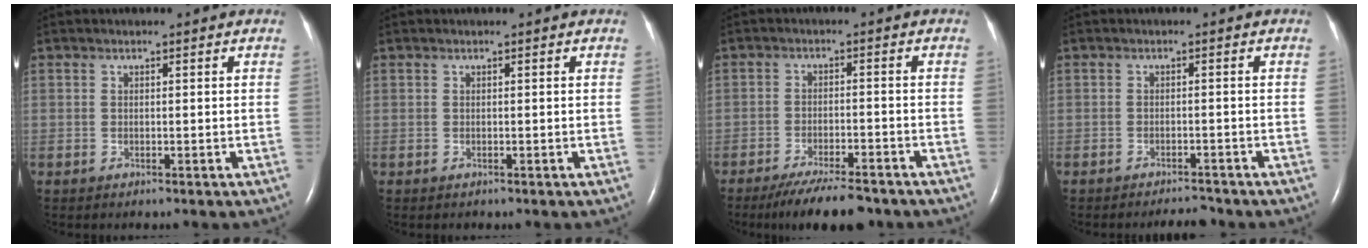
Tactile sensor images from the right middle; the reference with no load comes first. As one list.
[{"total": 0.0}, {"total": 9.7, "force": [-8.2, 1.5, 5.0], "torque": [-0.077, -0.019, -0.130]}, {"total": 2.5, "force": [-2.5, 0.3, 0.4], "torque": [-0.008, -0.008, -0.037]}]